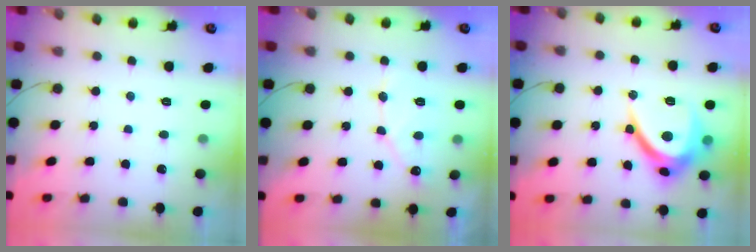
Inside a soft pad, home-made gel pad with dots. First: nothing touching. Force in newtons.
{"total": 8.8, "press": 8.8, "slide": 0.6}
{"total": 11.4, "press": 11.4, "slide": 0.7}